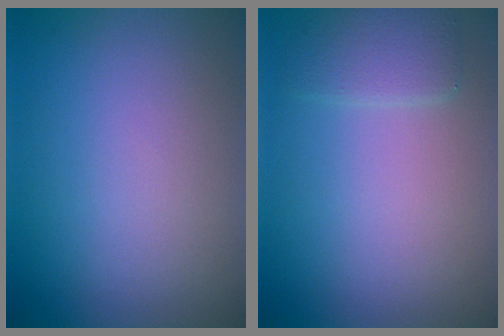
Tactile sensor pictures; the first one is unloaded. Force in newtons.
{"total": 2.0, "press": 2.0, "slide": 0.1}